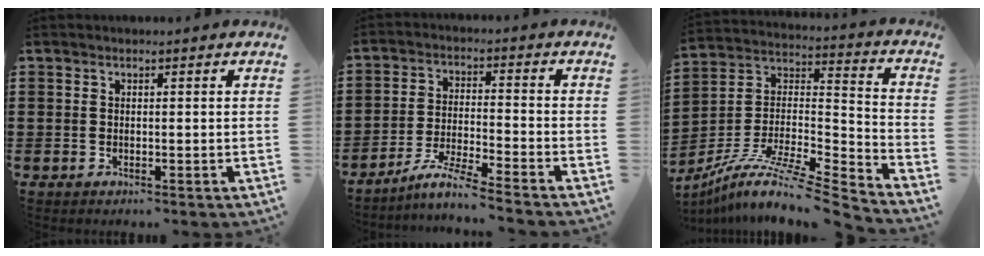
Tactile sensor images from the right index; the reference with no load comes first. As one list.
[{"total": 6.1, "force": [-5.5, -0.7, 2.6], "torque": [-0.056, -0.015, -0.108]}, {"total": 9.8, "force": [-7.9, 0.8, 5.8], "torque": [-0.110, -0.003, -0.159]}]